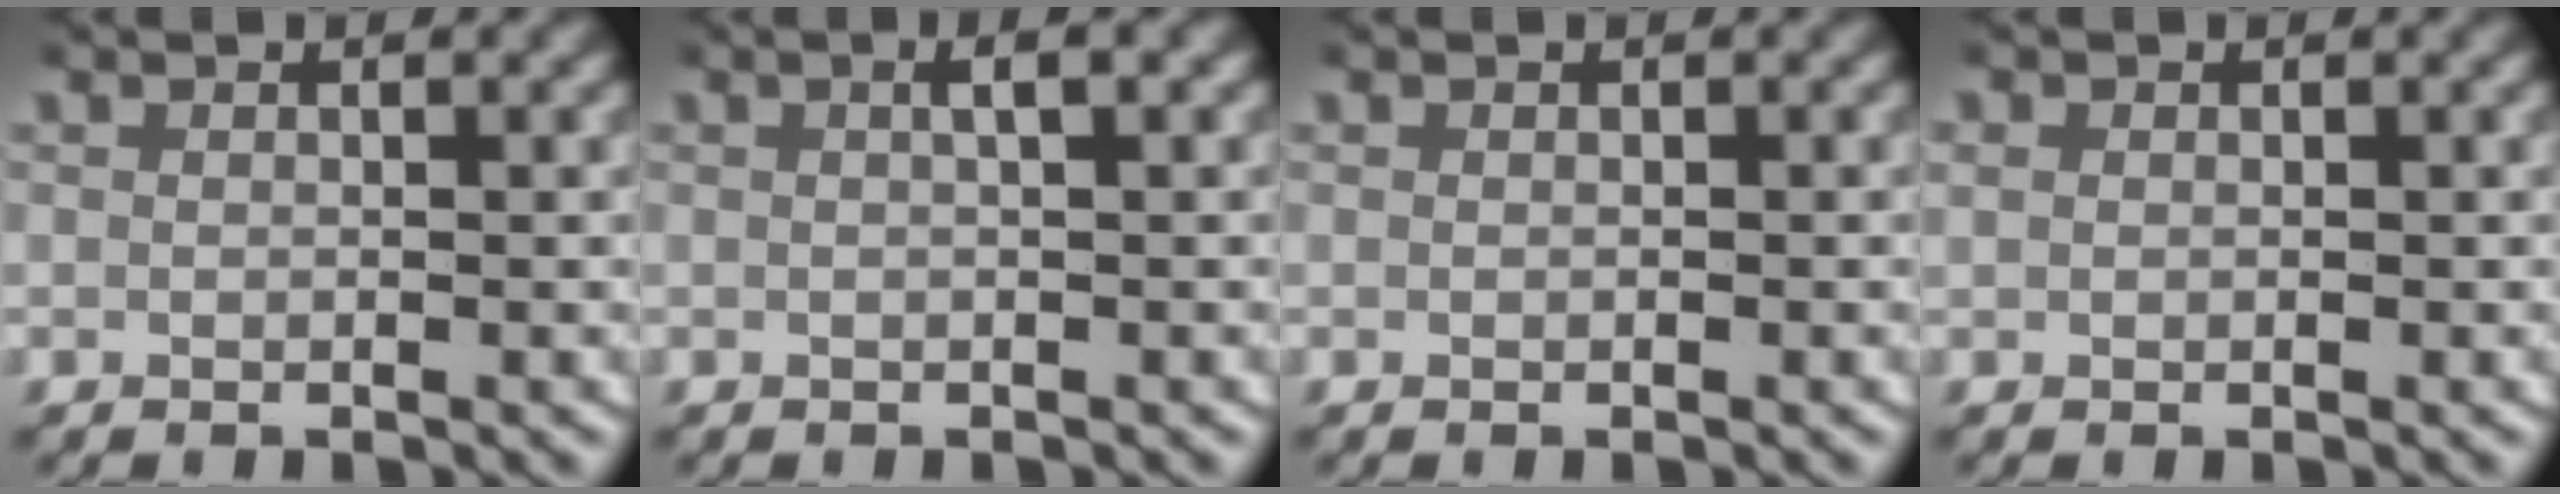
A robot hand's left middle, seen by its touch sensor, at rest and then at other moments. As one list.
[{"total": 1.4, "force": [0.4, 0.1, 1.4], "torque": [-0.019, 0.012, 0.004]}, {"total": 0.0}, {"total": 0.8, "force": [0.2, 0.8, 0.3], "torque": [-0.011, 0.001, 0.003]}]